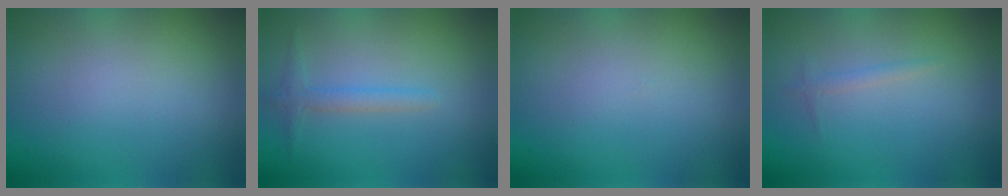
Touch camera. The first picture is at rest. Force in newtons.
{"total": 1.6, "press": 1.6, "slide": 0.1}
{"total": 0.0}
{"total": 0.7, "press": 0.7, "slide": 0.1}